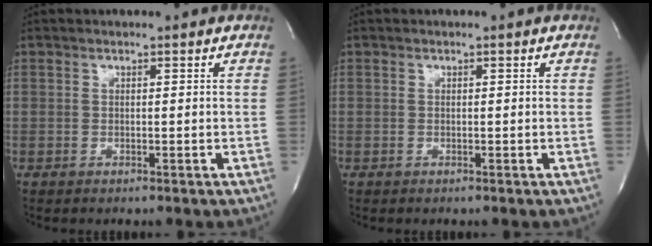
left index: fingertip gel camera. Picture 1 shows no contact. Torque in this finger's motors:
{"motor_torque": [0.04, 0.03, -0.01, 0.00]}